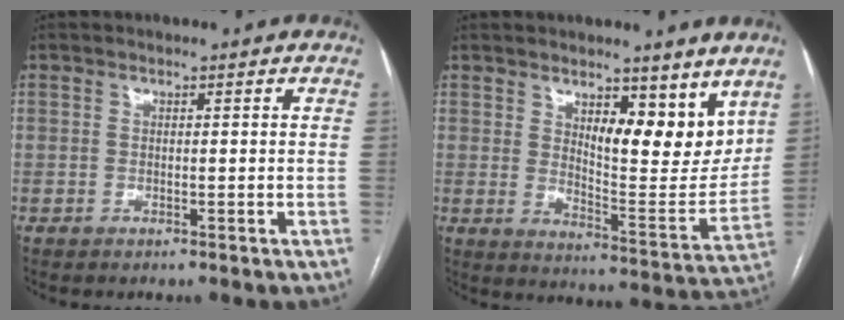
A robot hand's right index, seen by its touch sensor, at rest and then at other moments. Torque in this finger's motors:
{"motor_torque": [0.90, 0.96, 0.18, 0.06]}